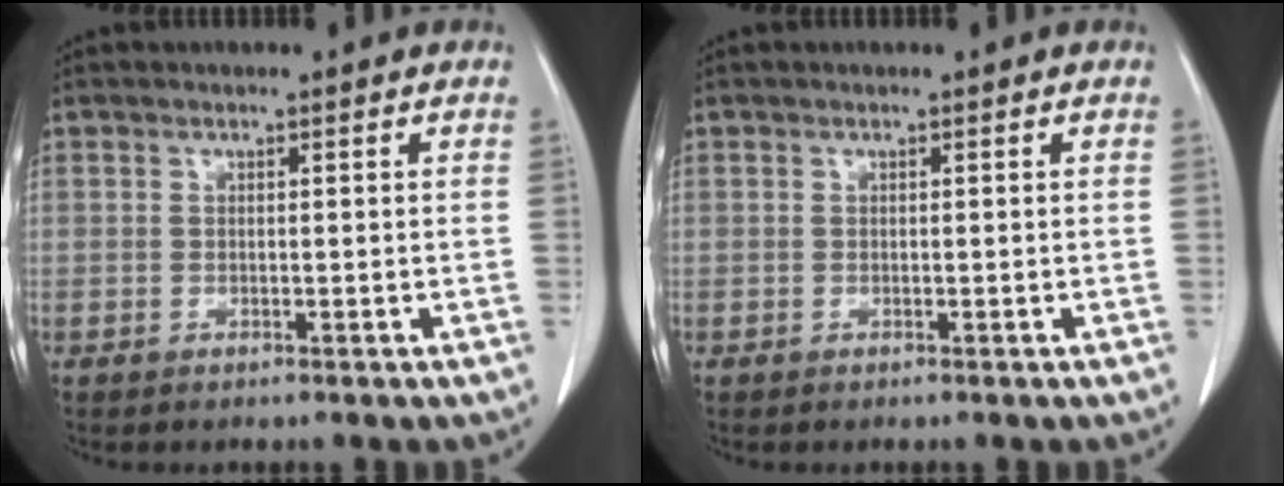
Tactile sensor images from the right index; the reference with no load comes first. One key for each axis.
{"total": 0.0}